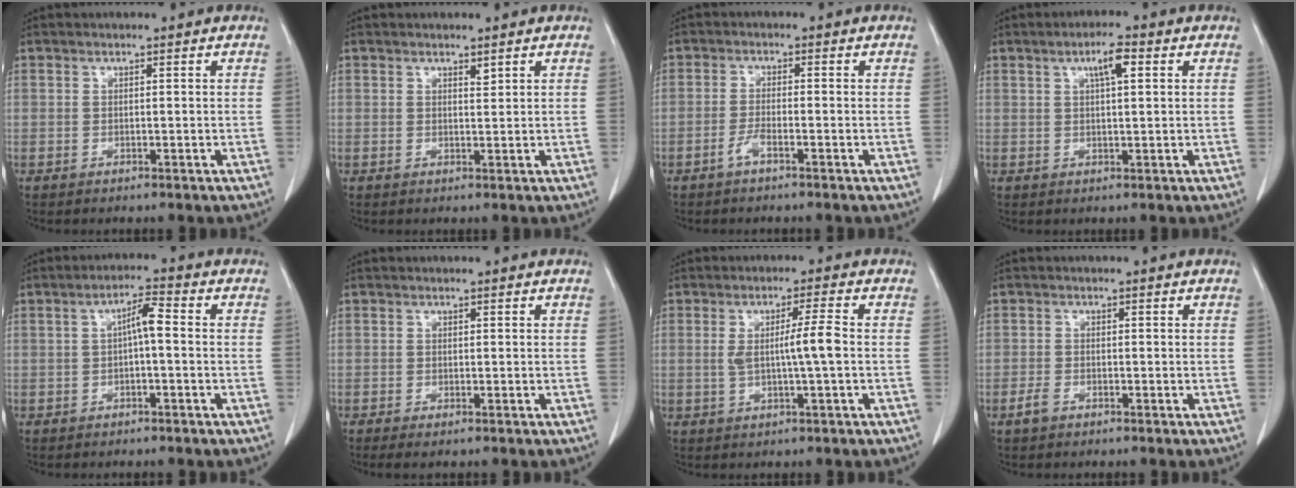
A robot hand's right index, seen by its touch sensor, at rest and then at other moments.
{"total": 0.9, "force": [0.7, 0.2, 0.5], "torque": [-0.013, -0.006, 0.012]}
{"total": 2.1, "force": [-1.4, 0.1, 1.7], "torque": [-0.036, -0.001, -0.031]}
{"total": 3.9, "force": [1.6, 0.7, 3.6], "torque": [-0.065, 0.006, 0.027]}
{"total": 3.9, "force": [0.0, 0.6, 3.8], "torque": [-0.065, 0.014, -0.001]}
{"total": 1.1, "force": [-0.6, 0.2, 0.9], "torque": [-0.017, -0.002, -0.011]}
{"total": 5.1, "force": [-0.1, -0.4, 5.1], "torque": [-0.092, -0.001, -0.001]}
{"total": 1.8, "force": [-1.1, 1.0, 0.9], "torque": [-0.023, 0.002, -0.020]}